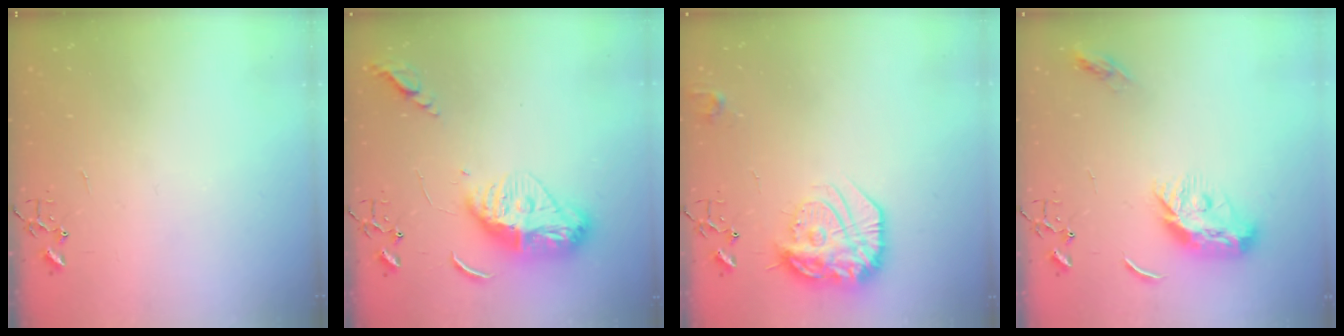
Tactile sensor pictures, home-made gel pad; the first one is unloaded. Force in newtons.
{"total": 13.7, "press": 13.7, "slide": 1.4}
{"total": 19.0, "press": 18.9, "slide": 1.4}
{"total": 11.0, "press": 11.0, "slide": 0.1}